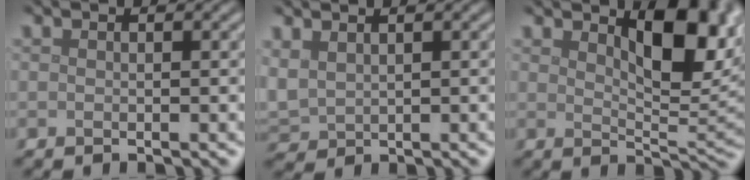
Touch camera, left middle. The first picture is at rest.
{"total": 2.2, "force": [1.2, 1.4, 1.2], "torque": [-0.039, 0.002, 0.031]}
{"total": 7.6, "force": [3.0, 3.4, 6.1], "torque": [-0.089, -0.006, 0.046]}